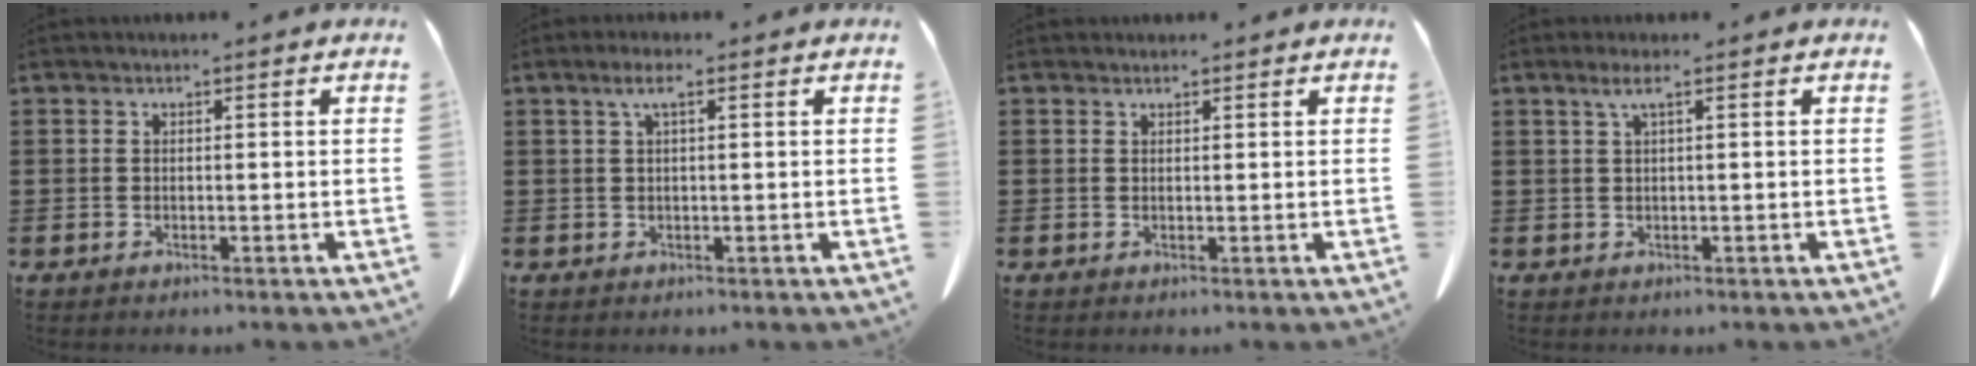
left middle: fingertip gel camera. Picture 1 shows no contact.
{"total": 2.5, "force": [0.9, 0.5, 2.2], "torque": [-0.046, 0.004, 0.015]}
{"total": 1.0, "force": [0.9, 0.3, 0.1], "torque": [-0.004, -0.002, 0.020]}
{"total": 1.9, "force": [0.7, 0.0, 1.8], "torque": [-0.037, -0.002, 0.013]}